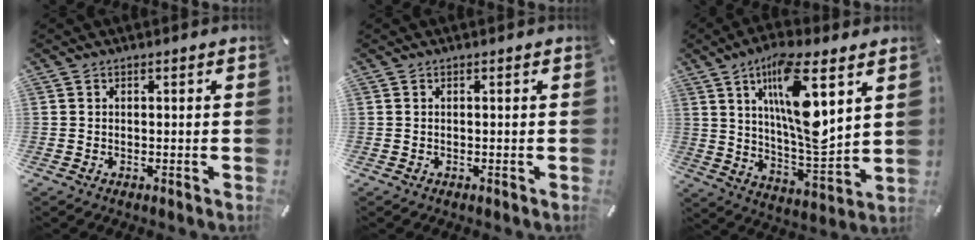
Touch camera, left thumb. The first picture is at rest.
{"total": 0.0}
{"total": 17.5, "force": [7.6, 5.1, 14.9], "torque": [-0.297, -0.038, 0.115]}